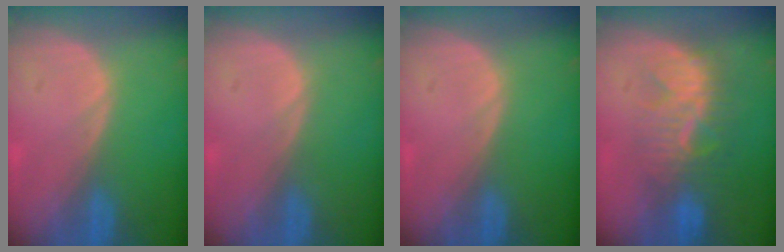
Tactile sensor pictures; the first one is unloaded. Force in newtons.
{"total": 0.5, "press": 0.1, "slide": 0.5}
{"total": 0.0}
{"total": 8.1, "press": 7.8, "slide": 2.2}